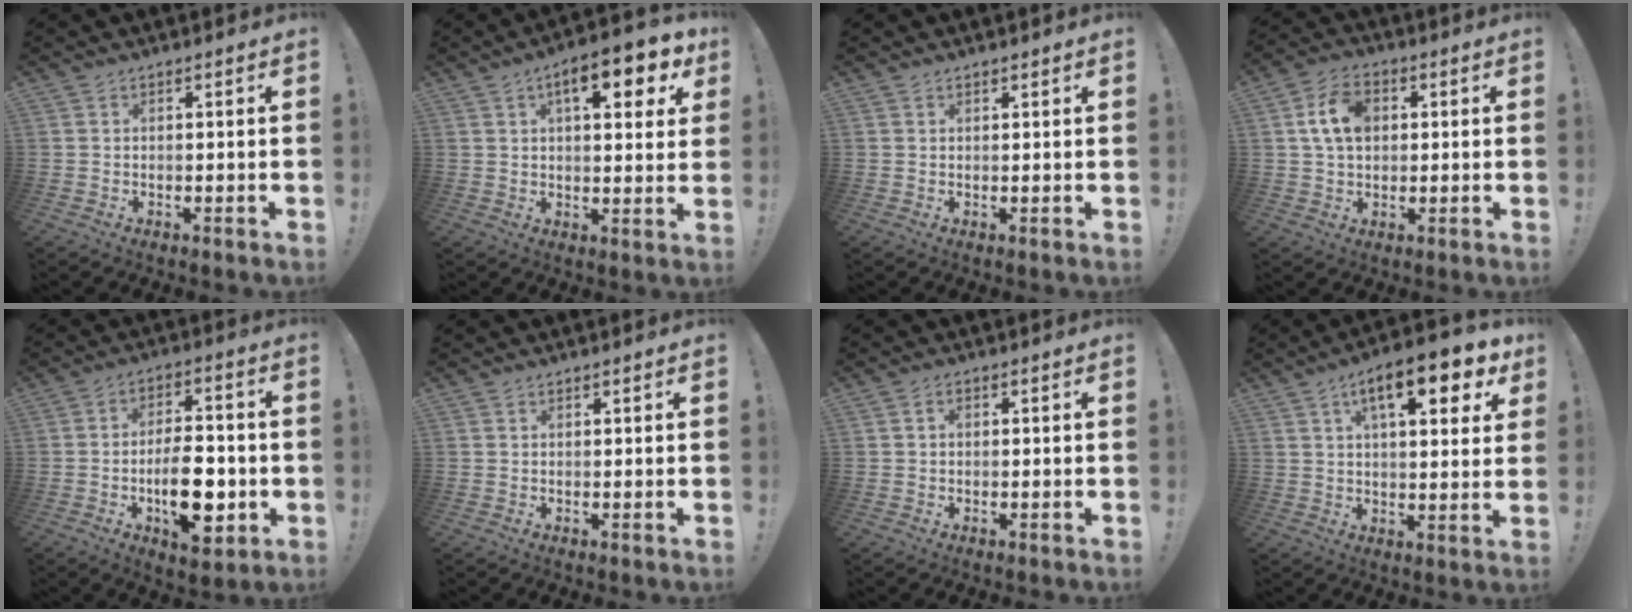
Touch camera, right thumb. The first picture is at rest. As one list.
[{"total": 11.9, "force": [5.1, 4.1, 9.9], "torque": [-0.126, -0.016, 0.075]}, {"total": 1.0, "force": [0.9, 0.4, 0.1], "torque": [0.002, -0.003, 0.017]}, {"total": 10.0, "force": [2.0, 7.0, 6.9], "torque": [-0.136, 0.015, 0.039]}, {"total": 15.0, "force": [-3.8, 7.0, 12.7], "torque": [-0.204, 0.006, -0.059]}, {"total": 0.6, "force": [0.6, 0.3, 0.0], "torque": [0.005, -0.003, 0.011]}, {"total": 1.2, "force": [-0.2, 0.9, 0.7], "torque": [-0.019, 0.007, -0.003]}, {"total": 14.5, "force": [6.7, 4.7, 12.0], "torque": [-0.168, -0.026, 0.101]}]